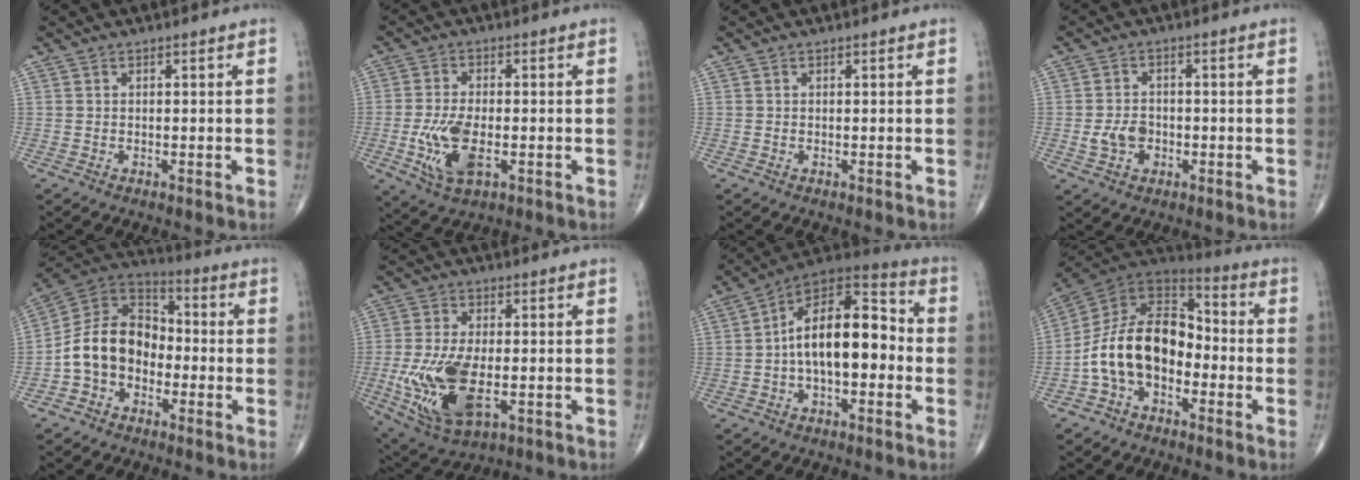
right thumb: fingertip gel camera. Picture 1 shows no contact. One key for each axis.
{"total": 9.5, "fx": -2.3, "fy": 4.6, "fz": 8.0, "tx": -0.166, "ty": -0.001, "tz": -0.038}
{"total": 0.0}
{"total": 5.0, "fx": -1.2, "fy": 3.7, "fz": 3.1, "tx": -0.047, "ty": 0.008, "tz": -0.020}
{"total": 13.3, "fx": -3.2, "fy": 10.0, "fz": 8.1, "tx": -0.123, "ty": 0.052, "tz": -0.072}
{"total": 15.1, "fx": -3.1, "fy": 7.4, "fz": 12.7, "tx": -0.267, "ty": -0.008, "tz": -0.042}
{"total": 17.0, "fx": -1.1, "fy": 8.7, "fz": 14.5, "tx": -0.215, "ty": 0.048, "tz": -0.033}
{"total": 16.1, "fx": -4.0, "fy": 10.5, "fz": 11.5, "tx": -0.187, "ty": 0.060, "tz": -0.084}